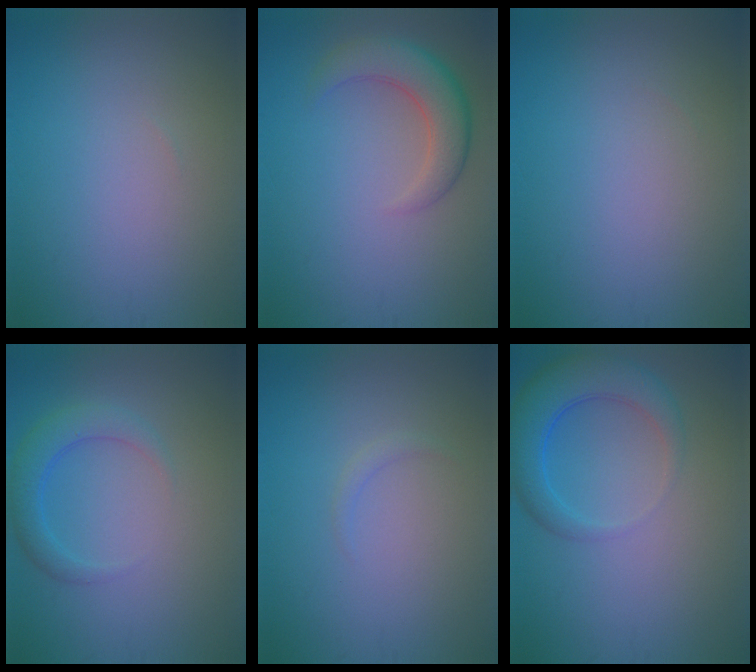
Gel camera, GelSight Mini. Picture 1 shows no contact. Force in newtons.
{"total": 4.3, "press": 4.3, "slide": 0.2}
{"total": 0.0}
{"total": 2.8, "press": 2.8, "slide": 0.2}
{"total": 0.7, "press": 0.7, "slide": 0.1}
{"total": 4.8, "press": 4.7, "slide": 0.5}